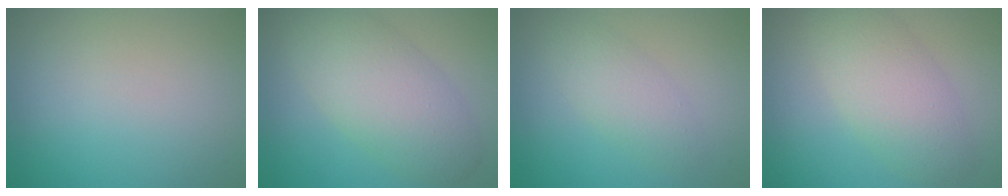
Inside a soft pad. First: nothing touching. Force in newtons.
{"total": 6.8, "press": 6.8, "slide": 0.5}
{"total": 2.7, "press": 2.7, "slide": 0.2}
{"total": 5.2, "press": 5.2, "slide": 0.4}